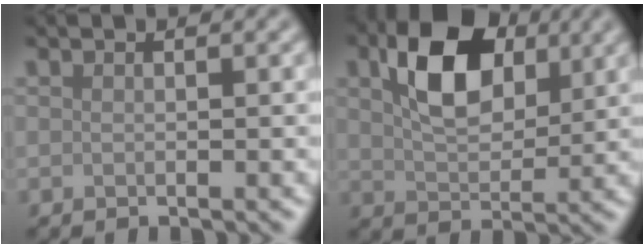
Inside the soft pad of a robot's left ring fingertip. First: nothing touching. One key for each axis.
{"total": 7.7, "fx": 2.8, "fy": 4.5, "fz": 5.6, "tx": -0.106, "ty": 0.010, "tz": 0.047}